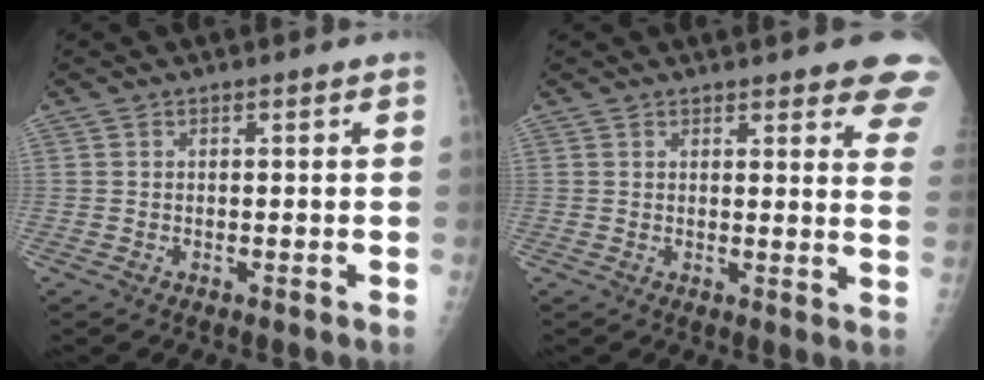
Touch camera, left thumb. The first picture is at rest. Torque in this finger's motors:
{"motor_torque": [4.03, 0.98, 1.59, -1.18, 0.30]}